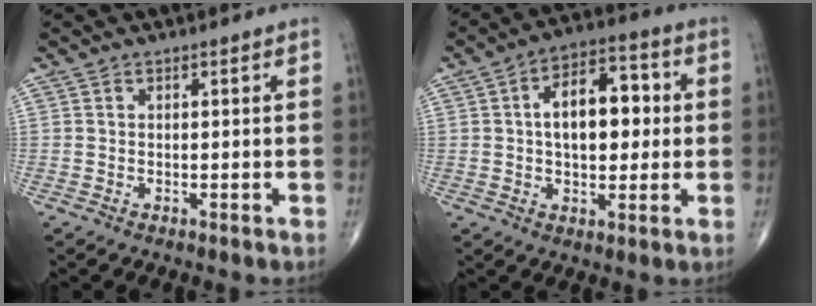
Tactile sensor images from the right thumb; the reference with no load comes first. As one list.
[{"total": 12.7, "force": [1.3, 7.1, 10.4], "torque": [-0.132, 0.019, 0.015]}]